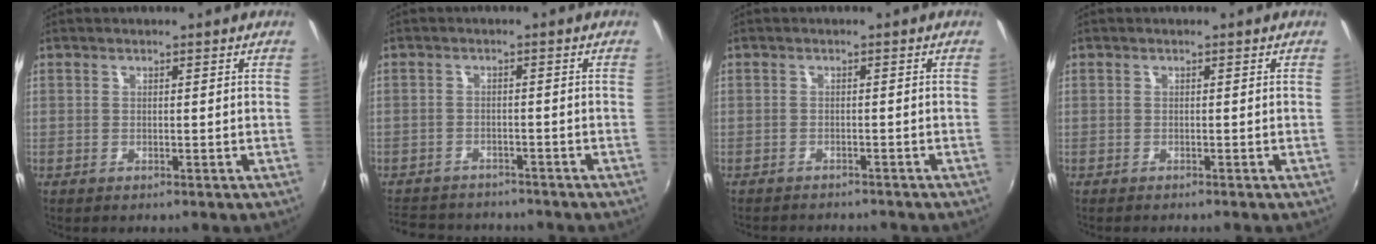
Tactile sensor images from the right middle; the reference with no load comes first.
{"total": 9.9, "force": [-8.7, 3.8, 2.7], "torque": [-0.077, 0.002, -0.133]}
{"total": 5.0, "force": [-4.7, 1.1, 1.5], "torque": [-0.041, -0.013, -0.069]}
{"total": 0.6, "force": [-0.6, 0.0, 0.1], "torque": [-0.001, -0.004, -0.011]}